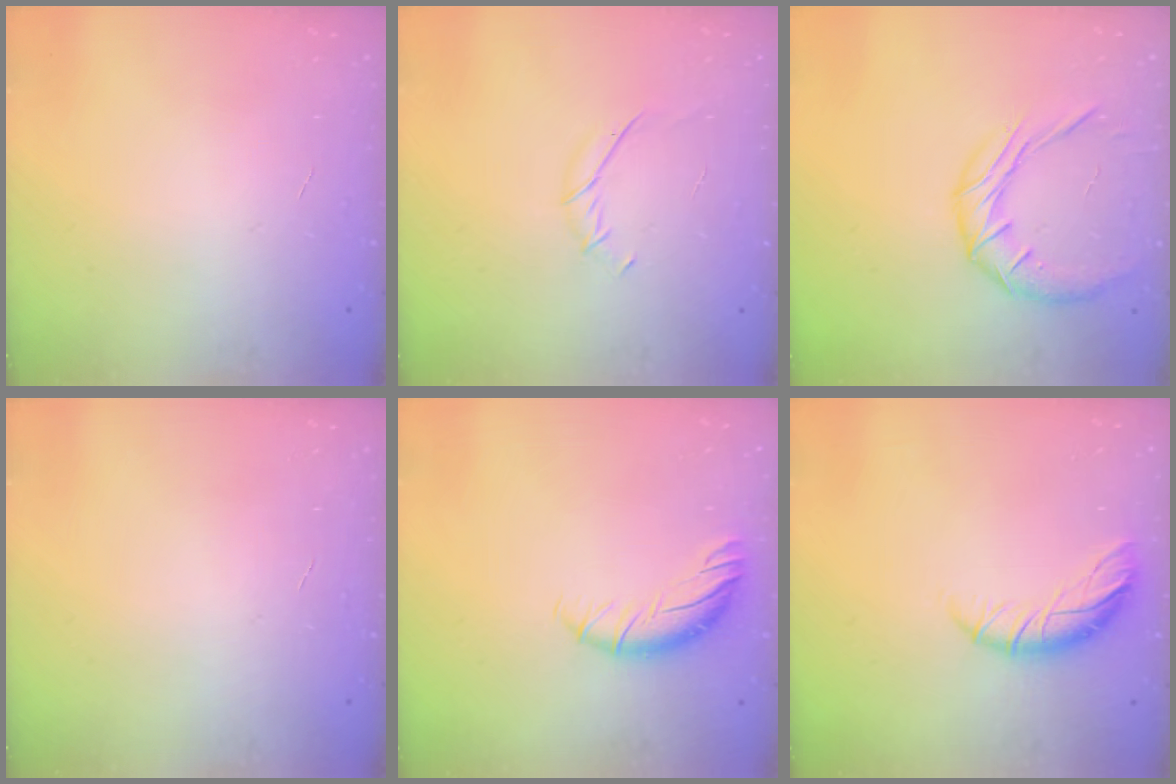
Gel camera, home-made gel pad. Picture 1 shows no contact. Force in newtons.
{"total": 5.9, "press": 5.7, "slide": 1.4}
{"total": 11.5, "press": 11.5, "slide": 0.8}
{"total": 0.0}
{"total": 8.5, "press": 8.5, "slide": 0.6}
{"total": 9.1, "press": 9.1, "slide": 0.4}